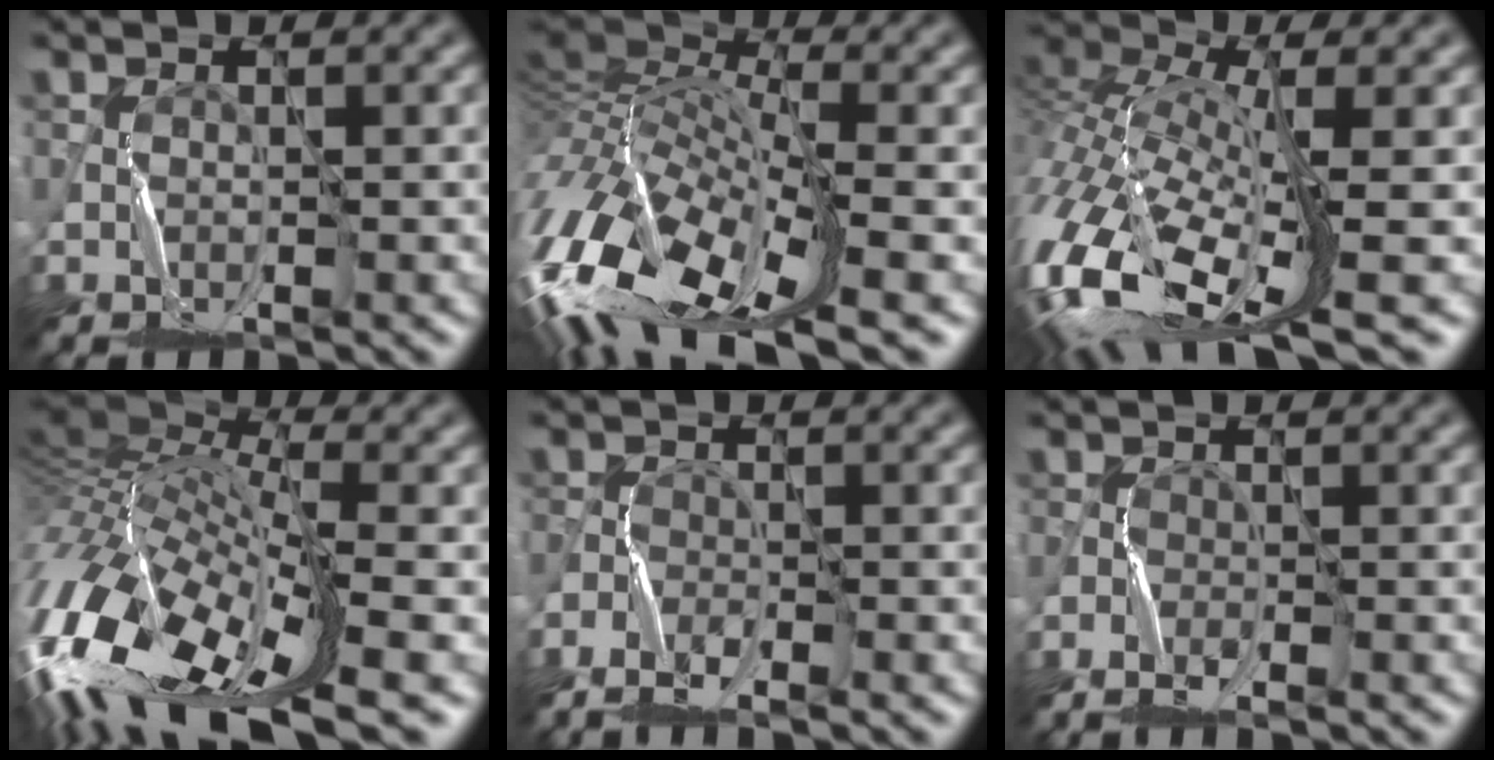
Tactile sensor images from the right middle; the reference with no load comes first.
{"total": 14.2, "force": [-6.1, 6.8, 10.9], "torque": [-0.257, 0.006, -0.115]}
{"total": 13.6, "force": [-4.6, 6.4, 11.0], "torque": [-0.270, -0.003, -0.085]}
{"total": 15.4, "force": [-6.7, 6.6, 12.2], "torque": [-0.278, 0.014, -0.122]}
{"total": 3.5, "force": [-2.9, 0.9, 1.7], "torque": [-0.035, -0.015, -0.065]}
{"total": 1.9, "force": [-1.7, 0.3, 0.7], "torque": [-0.018, -0.009, -0.041]}